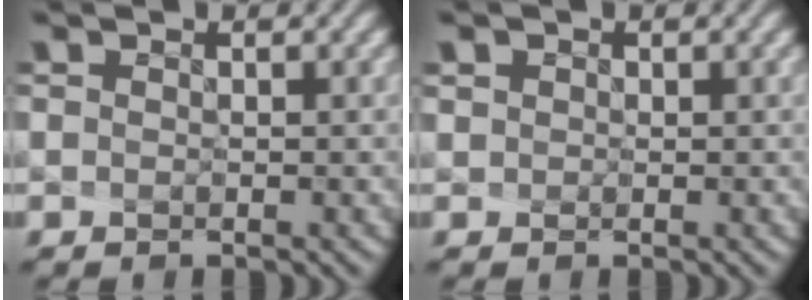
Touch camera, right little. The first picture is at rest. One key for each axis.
{"total": 2.1, "fx": 1.4, "fy": 1.5, "fz": 0.8, "tx": -0.019, "ty": 0.002, "tz": 0.016}